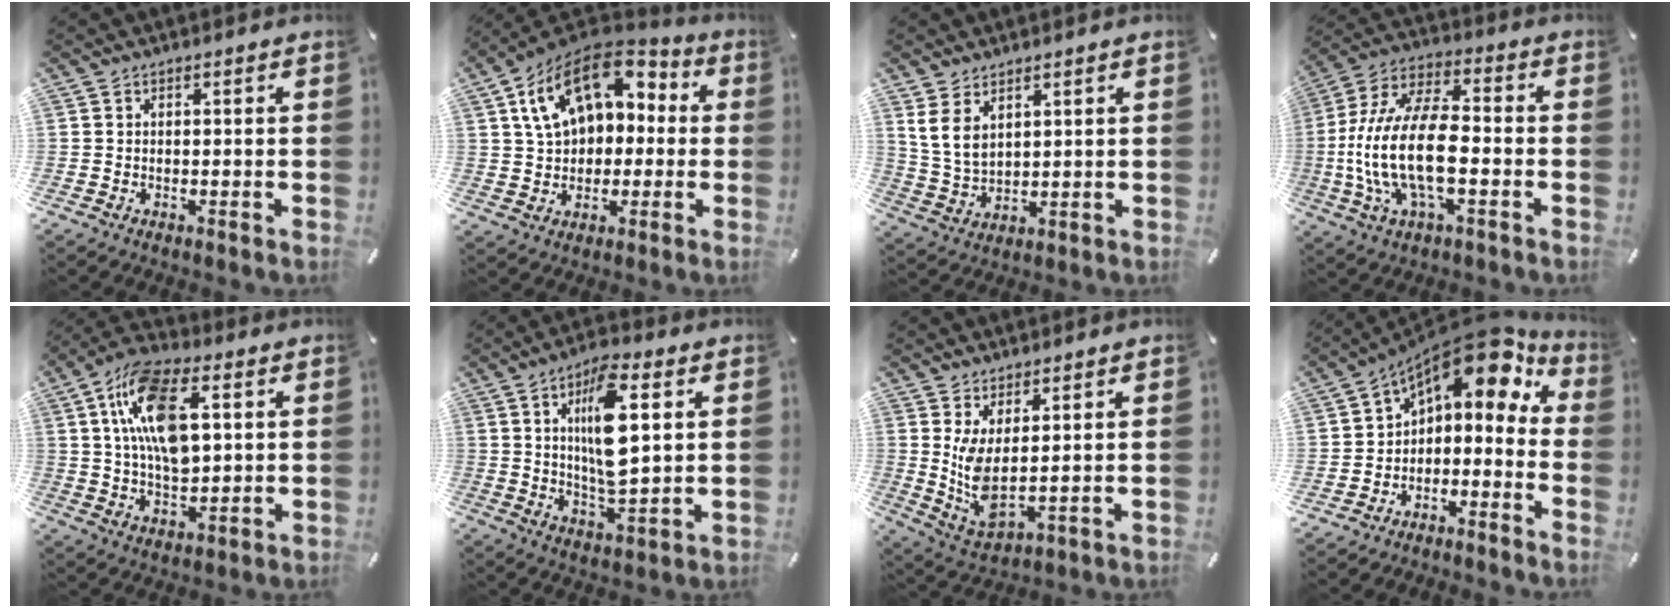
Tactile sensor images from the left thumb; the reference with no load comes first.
{"total": 16.4, "force": [6.0, 11.6, 9.9], "torque": [-0.186, -0.019, 0.110]}
{"total": 6.8, "force": [3.7, 4.5, 3.5], "torque": [-0.101, -0.013, 0.067]}
{"total": 18.5, "force": [-3.6, 9.0, 15.8], "torque": [-0.332, -0.001, -0.062]}
{"total": 15.5, "force": [4.7, 8.5, 12.1], "torque": [-0.235, 0.004, 0.081]}
{"total": 14.3, "force": [4.1, 5.4, 12.6], "torque": [-0.220, -0.014, 0.061]}
{"total": 7.3, "force": [2.8, 2.9, 6.0], "torque": [-0.157, -0.037, 0.051]}
{"total": 12.8, "force": [7.4, 6.3, 8.4], "torque": [-0.126, -0.050, 0.123]}